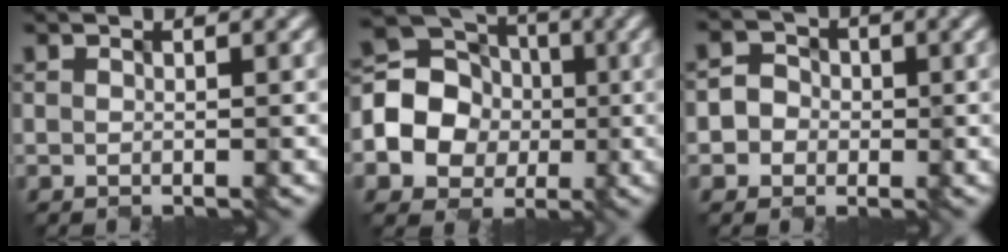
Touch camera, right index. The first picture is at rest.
{"total": 10.5, "force": [-1.6, 9.5, 4.0], "torque": [-0.101, 0.016, -0.055]}
{"total": 3.0, "force": [-0.7, 2.9, 0.3], "torque": [0.014, 0.007, -0.028]}